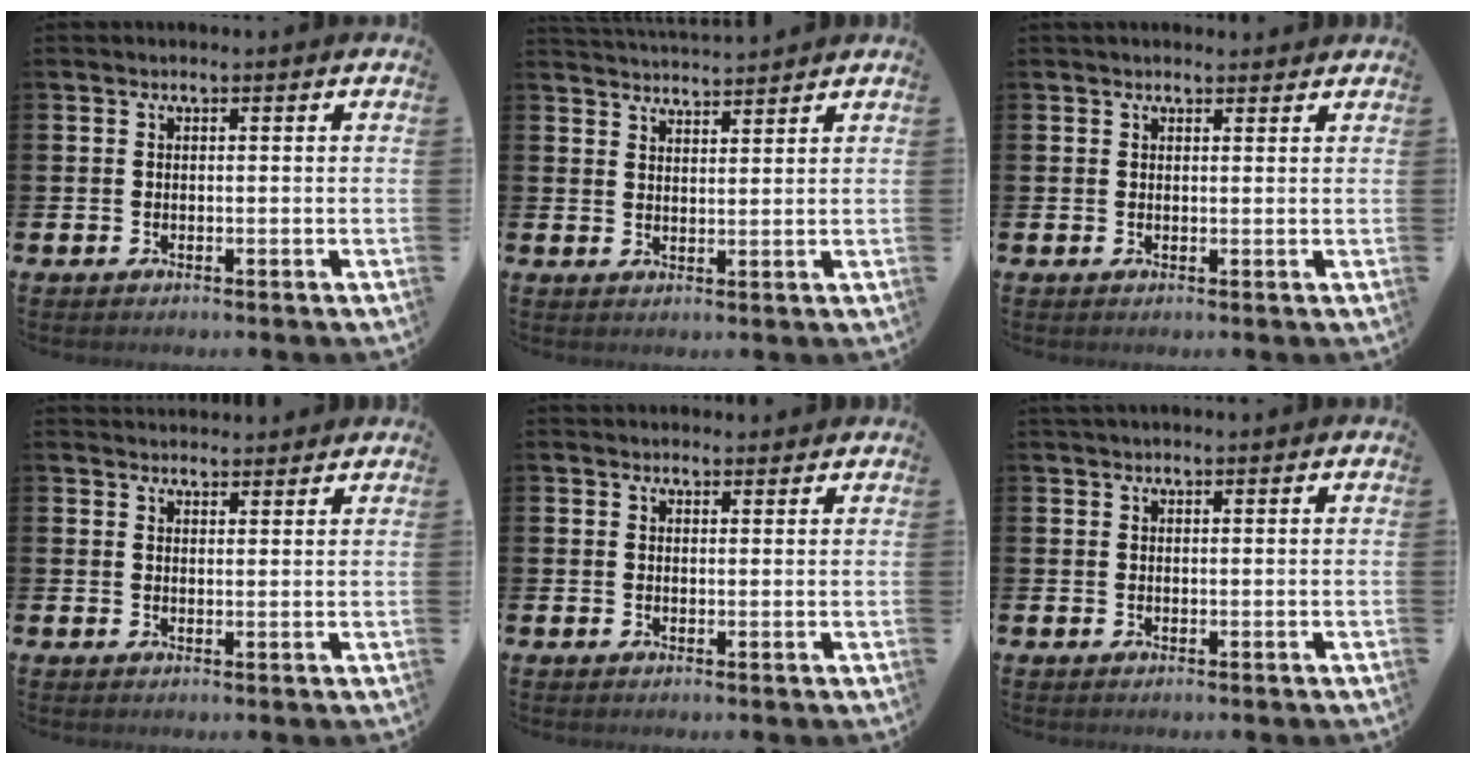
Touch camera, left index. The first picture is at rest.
{"total": 3.8, "force": [3.8, 0.0, -0.1], "torque": [-0.008, -0.021, 0.070]}
{"total": 1.2, "force": [1.1, 0.4, 0.2], "torque": [0.003, 0.000, 0.019]}
{"total": 2.7, "force": [2.7, 0.6, -0.1], "torque": [-0.003, -0.012, 0.049]}
{"total": 1.6, "force": [1.5, 0.5, 0.0], "torque": [0.006, -0.004, 0.027]}
{"total": 0.8, "force": [0.8, 0.0, 0.2], "torque": [0.004, -0.002, 0.012]}